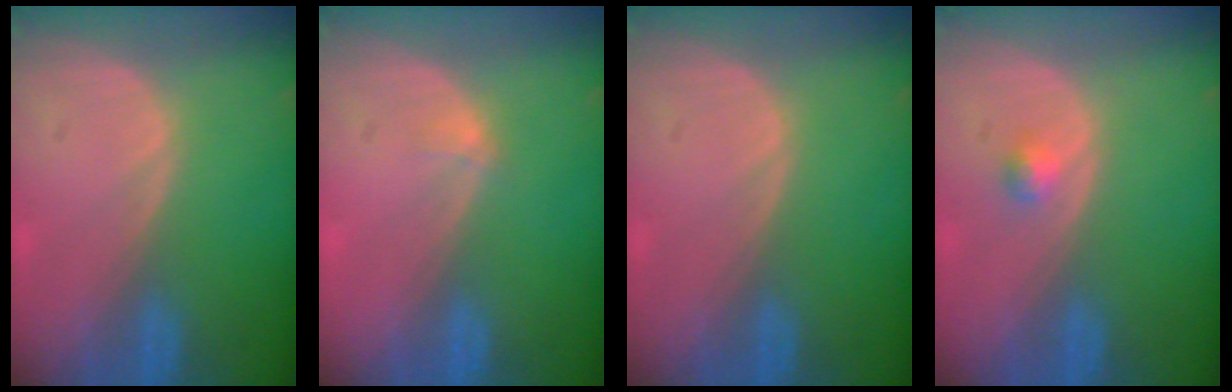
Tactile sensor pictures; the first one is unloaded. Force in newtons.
{"total": 1.1, "press": 0.8, "slide": 0.7}
{"total": 0.0}
{"total": 1.7, "press": 1.4, "slide": 0.8}